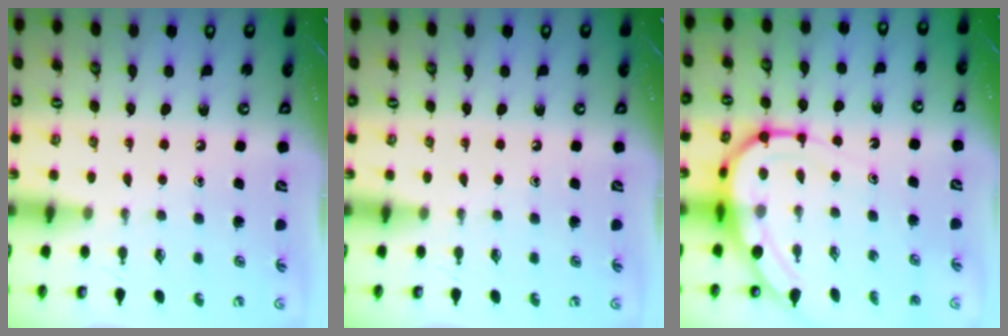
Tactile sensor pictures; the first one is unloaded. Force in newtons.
{"total": 0.0}
{"total": 11.3, "press": 11.3, "slide": 1.1}